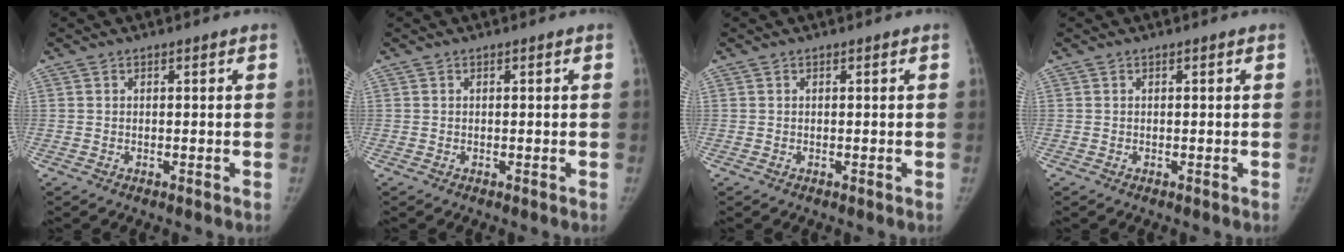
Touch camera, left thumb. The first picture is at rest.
{"total": 0.0}
{"total": 0.0}
{"total": 0.0}